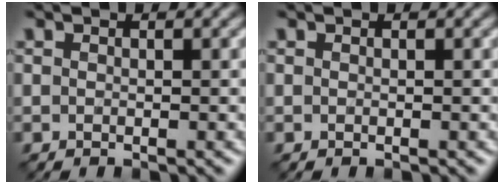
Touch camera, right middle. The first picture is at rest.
{"total": 0.0}